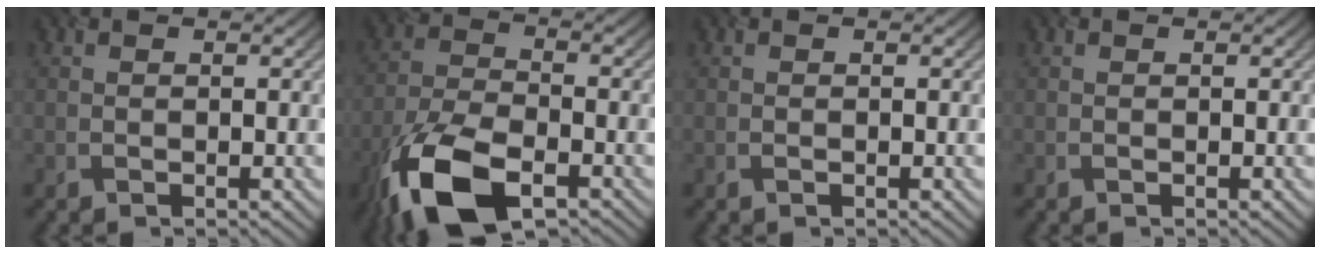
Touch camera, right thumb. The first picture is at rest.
{"total": 13.2, "force": [-7.6, 5.8, 9.1], "torque": [-0.205, -0.027, -0.156]}
{"total": 0.0}
{"total": 0.0}